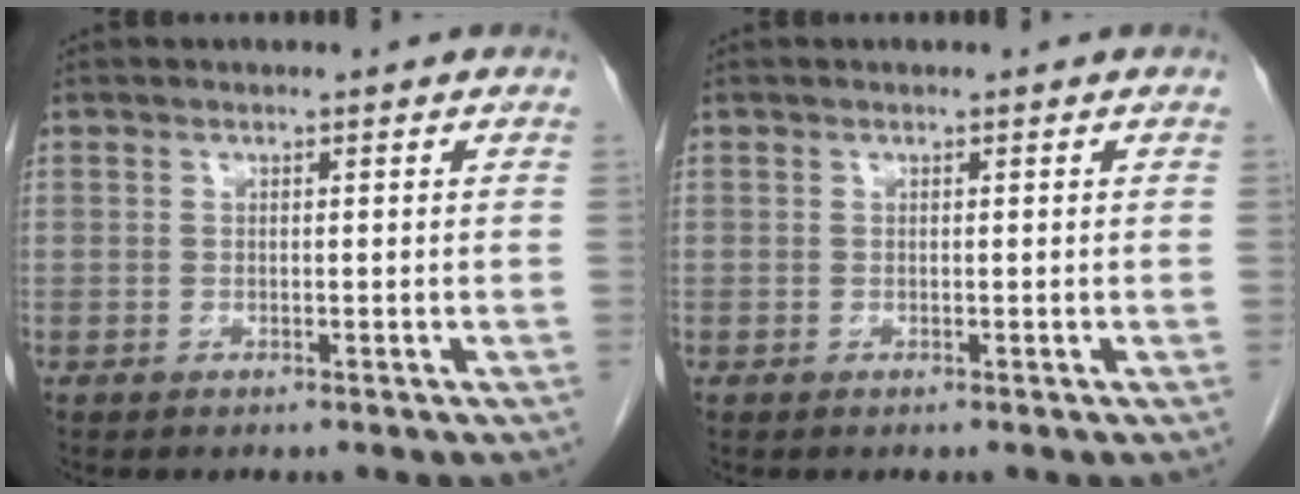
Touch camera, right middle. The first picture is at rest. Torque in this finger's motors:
{"motor_torque": [-0.14, -0.23, -0.19, -0.07]}